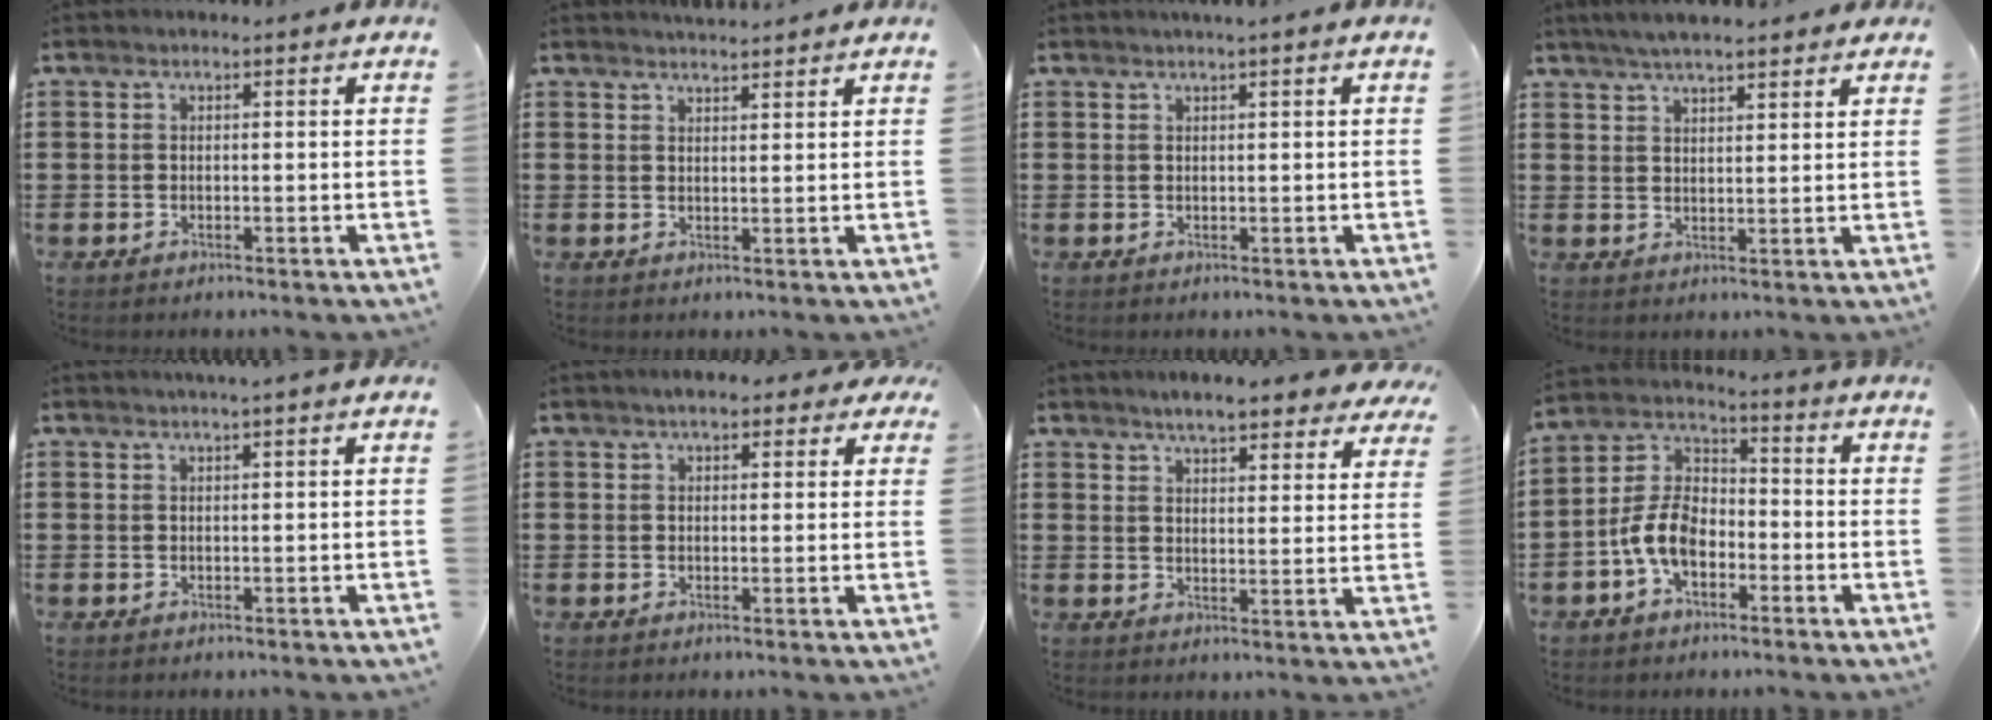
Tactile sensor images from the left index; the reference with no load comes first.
{"total": 2.1, "force": [2.1, 0.0, 0.1], "torque": [-0.007, -0.003, 0.041]}
{"total": 1.0, "force": [0.7, -0.2, 0.7], "torque": [-0.012, -0.001, 0.013]}
{"total": 4.2, "force": [3.7, 0.5, 1.9], "torque": [-0.046, 0.000, 0.068]}
{"total": 1.2, "force": [0.9, -0.2, 0.7], "torque": [-0.013, -0.001, 0.017]}
{"total": 3.3, "force": [2.5, 1.2, 1.7], "torque": [-0.033, 0.004, 0.043]}
{"total": 5.7, "force": [5.2, 0.6, 2.2], "torque": [-0.054, -0.018, 0.092]}
{"total": 8.0, "force": [-3.6, 4.8, 5.4], "torque": [-0.136, 0.007, -0.076]}